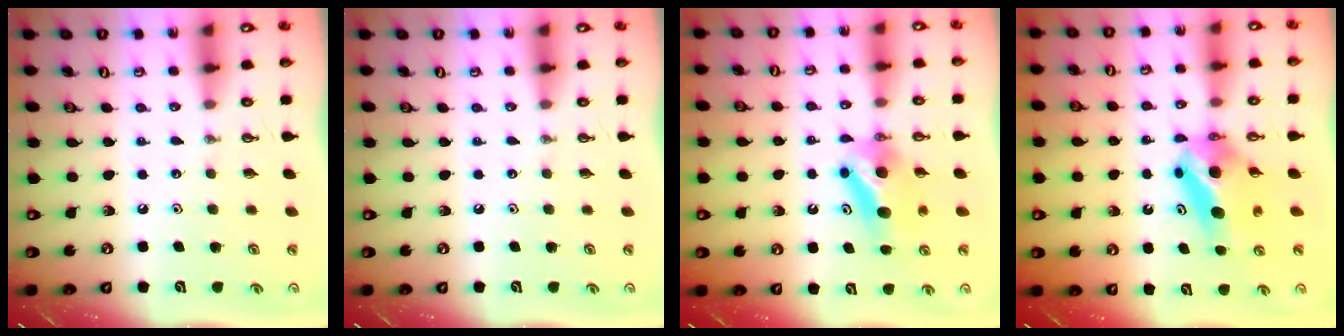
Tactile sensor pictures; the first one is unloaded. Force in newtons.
{"total": 0.0}
{"total": 8.1, "press": 5.8, "slide": 5.7}
{"total": 7.0, "press": 5.9, "slide": 3.7}